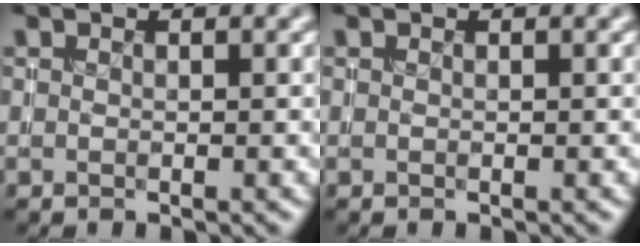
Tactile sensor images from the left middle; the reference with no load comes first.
{"total": 0.0}